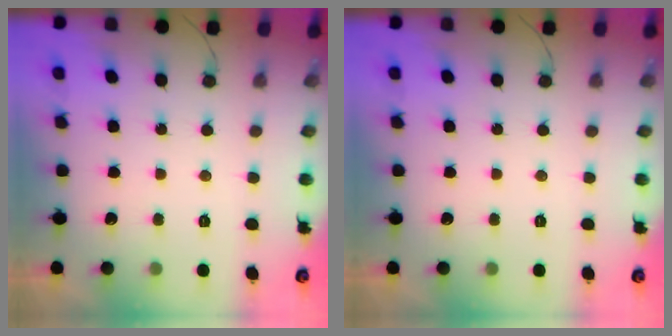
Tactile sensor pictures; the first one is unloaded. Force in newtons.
{"total": 0.0}